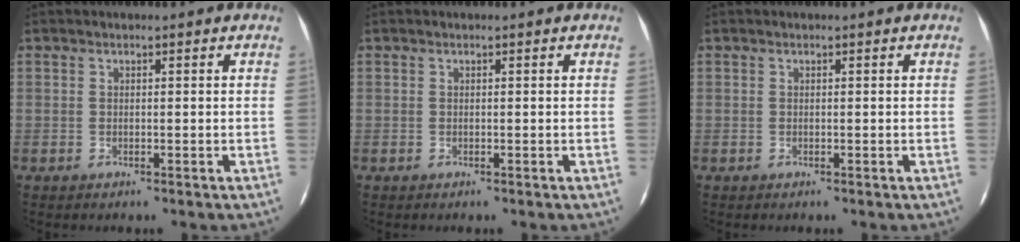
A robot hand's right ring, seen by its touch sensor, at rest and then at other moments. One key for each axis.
{"total": 0.0}
{"total": 0.0}